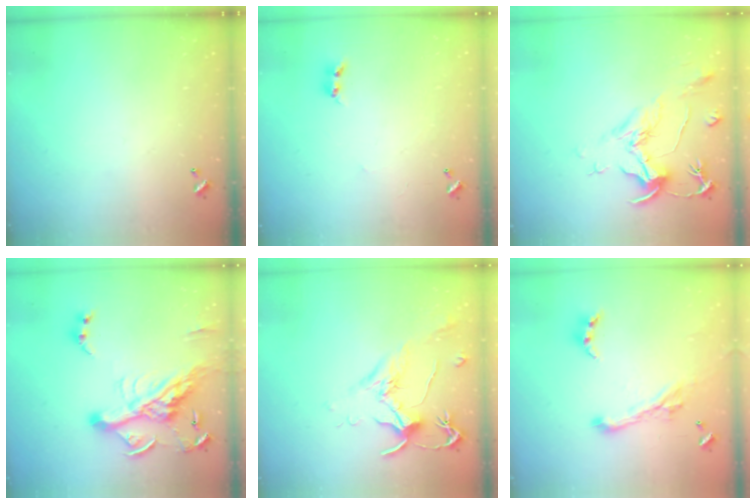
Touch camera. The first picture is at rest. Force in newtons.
{"total": 2.2, "press": 2.2, "slide": 0.4}
{"total": 2.1, "press": 1.6, "slide": 1.3}
{"total": 18.2, "press": 18.0, "slide": 2.7}
{"total": 1.8, "press": 1.7, "slide": 0.6}
{"total": 2.8, "press": 2.5, "slide": 1.3}